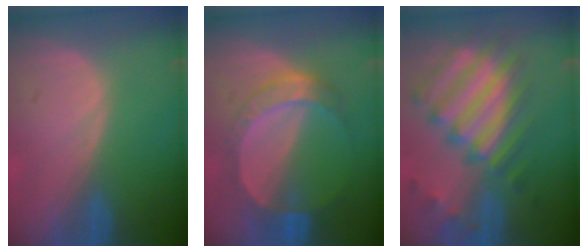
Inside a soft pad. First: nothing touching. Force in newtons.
{"total": 6.8, "press": 6.5, "slide": 1.7}
{"total": 12.2, "press": 10.5, "slide": 6.1}